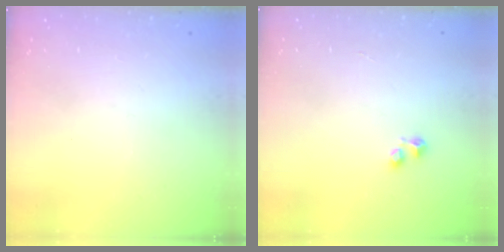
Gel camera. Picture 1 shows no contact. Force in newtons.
{"total": 2.4, "press": 2.4, "slide": 0.4}